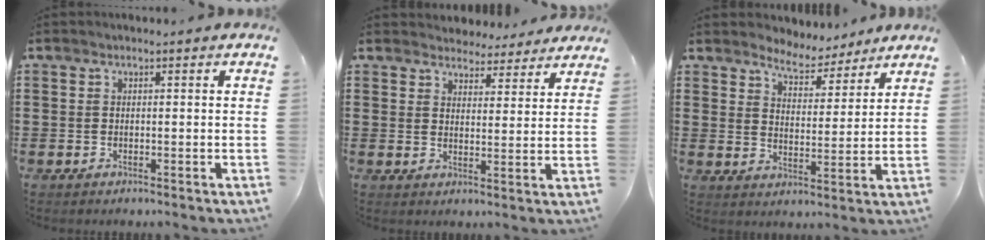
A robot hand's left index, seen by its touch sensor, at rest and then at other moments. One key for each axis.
{"total": 4.2, "fx": 4.1, "fy": 0.8, "fz": -0.2, "tx": -0.014, "ty": -0.017, "tz": 0.075}
{"total": 5.0, "fx": 4.8, "fy": 1.1, "fz": 0.6, "tx": -0.035, "ty": -0.022, "tz": 0.086}